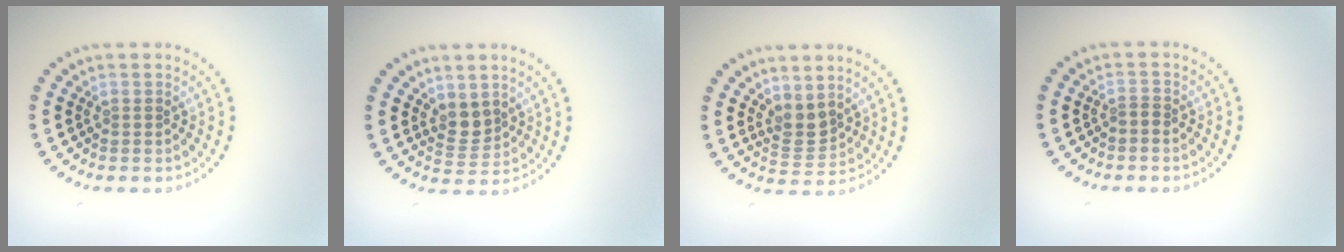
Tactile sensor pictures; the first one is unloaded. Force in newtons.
{"total": 2.1, "press": 1.8, "slide": 1.2}
{"total": 2.3, "press": 1.9, "slide": 1.3}
{"total": 0.6, "press": 0.4, "slide": 0.4}